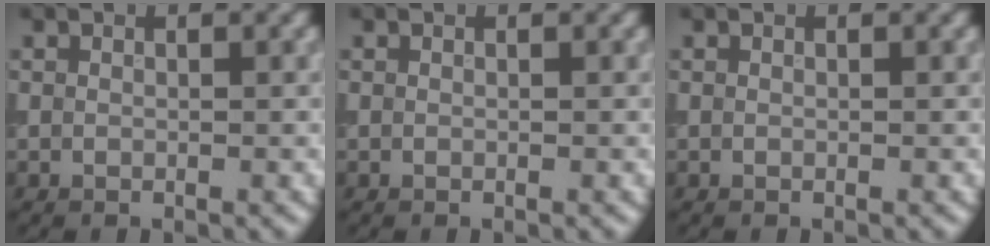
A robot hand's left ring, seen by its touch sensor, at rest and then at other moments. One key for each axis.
{"total": 0.0}
{"total": 0.0}